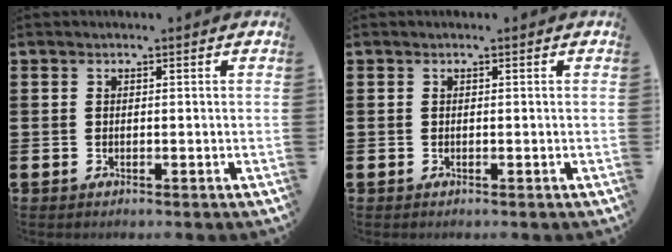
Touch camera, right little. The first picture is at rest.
{"total": 0.0}